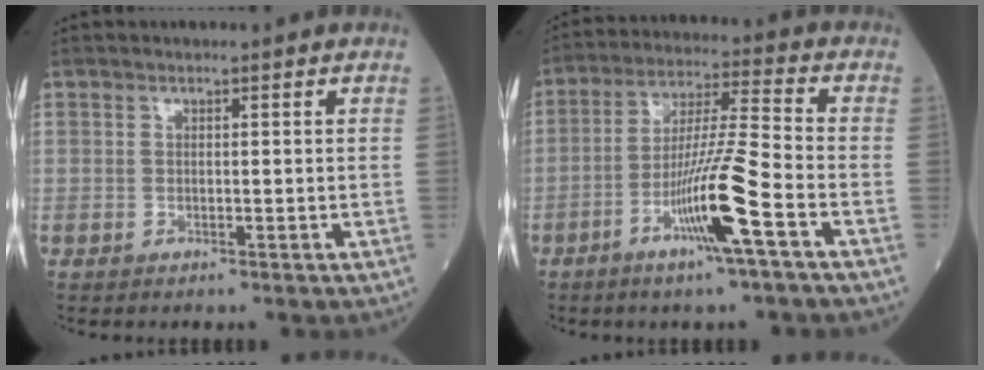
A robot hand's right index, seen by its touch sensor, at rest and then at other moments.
{"total": 12.0, "force": [-5.3, -0.8, 10.8], "torque": [-0.205, -0.008, -0.099]}